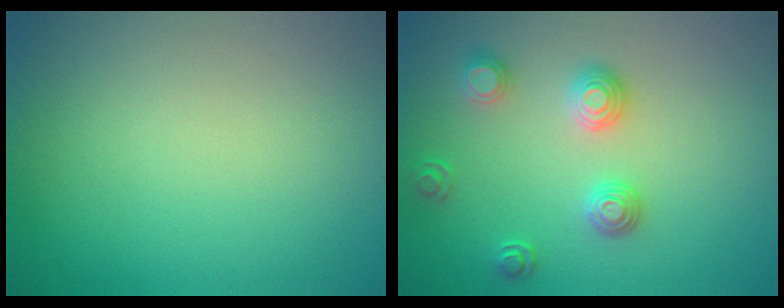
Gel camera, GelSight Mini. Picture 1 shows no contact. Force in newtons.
{"total": 2.7, "press": 2.6, "slide": 0.9}